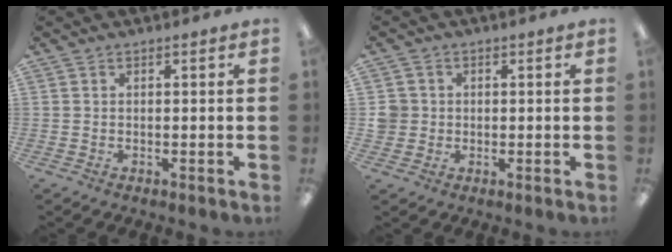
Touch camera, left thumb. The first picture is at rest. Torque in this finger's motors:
{"motor_torque": [-0.39, 0.39, 0.17, -0.21, 0.01]}